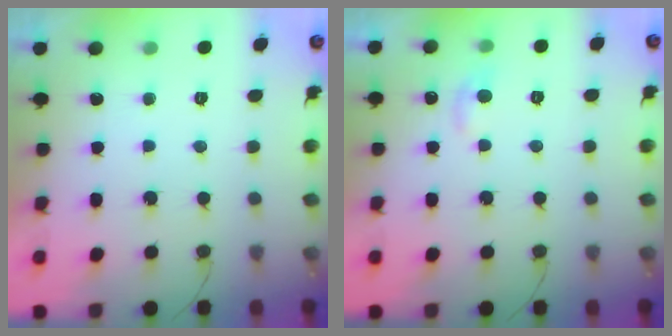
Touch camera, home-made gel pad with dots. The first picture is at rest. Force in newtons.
{"total": 4.5, "press": 4.4, "slide": 0.6}